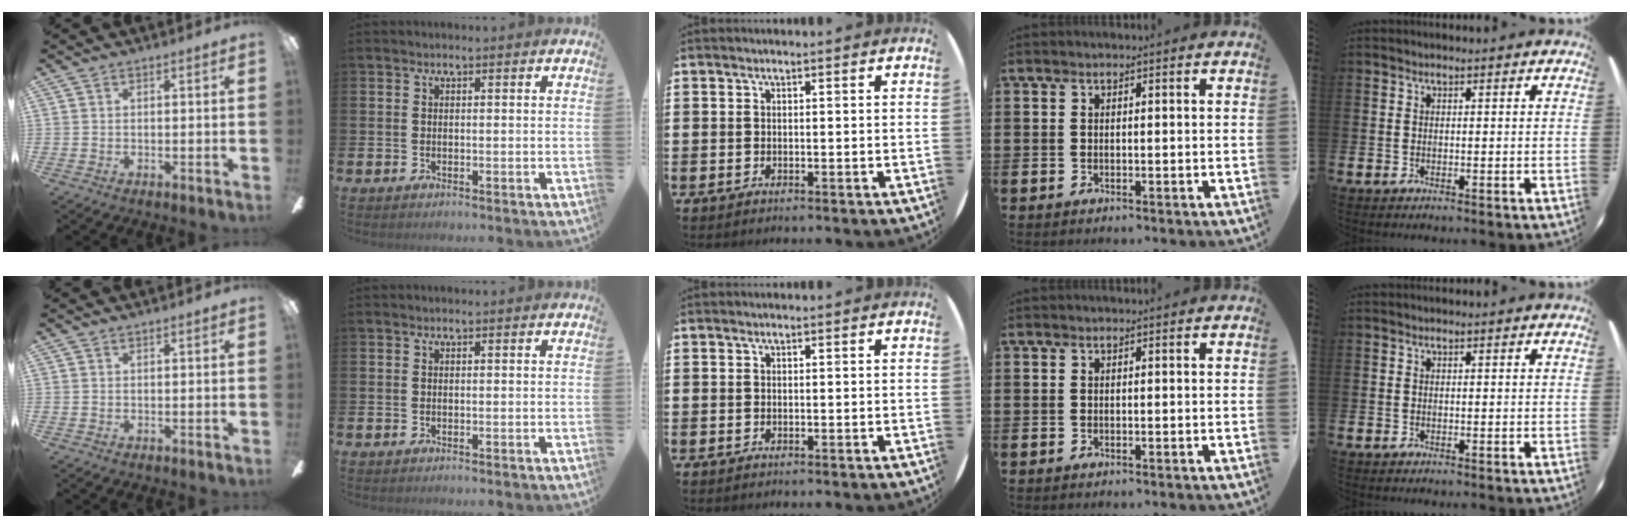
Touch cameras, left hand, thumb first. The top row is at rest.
{}